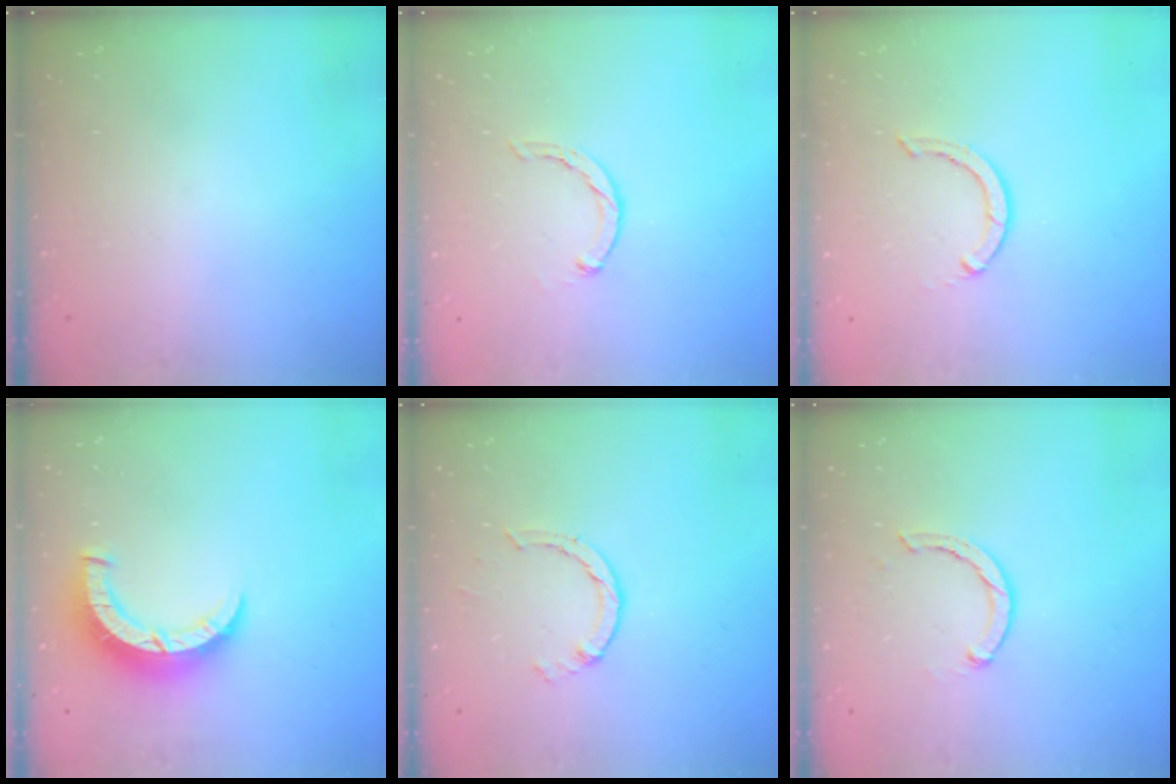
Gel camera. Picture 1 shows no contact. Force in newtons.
{"total": 1.1, "press": 1.1, "slide": 0.2}
{"total": 3.1, "press": 3.0, "slide": 0.3}
{"total": 8.4, "press": 8.4, "slide": 0.3}
{"total": 1.4, "press": 1.4, "slide": 0.2}
{"total": 2.4, "press": 2.4, "slide": 0.1}